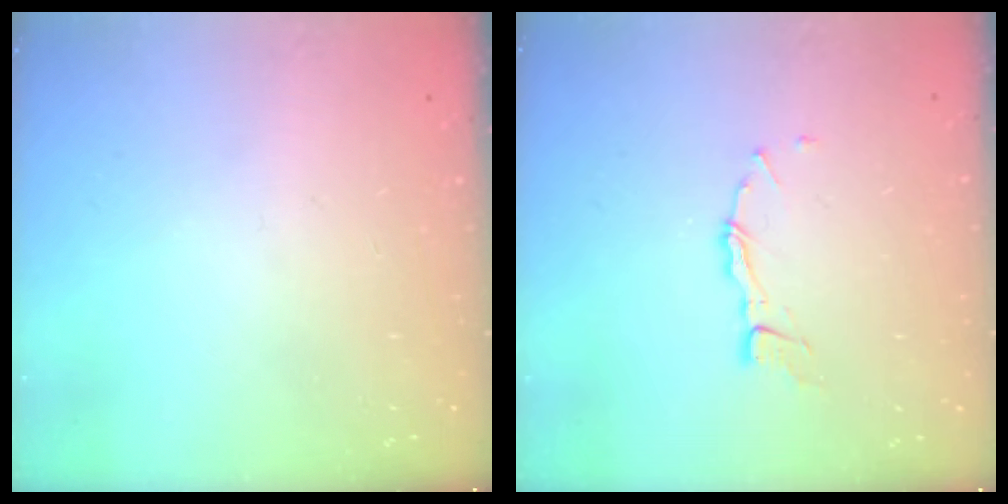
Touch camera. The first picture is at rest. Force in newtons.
{"total": 4.8, "press": 4.8, "slide": 0.4}